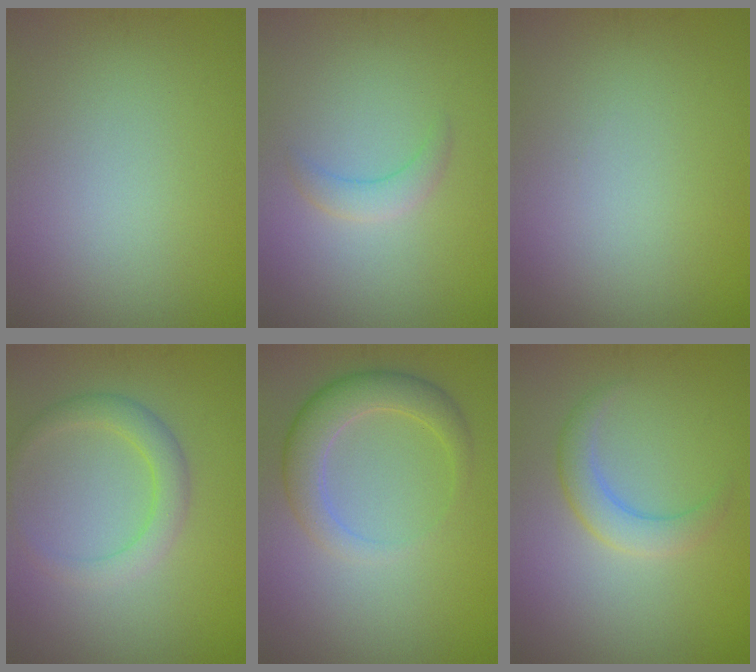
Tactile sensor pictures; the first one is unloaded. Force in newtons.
{"total": 1.7, "press": 1.7, "slide": 0.0}
{"total": 0.0}
{"total": 2.8, "press": 2.8, "slide": 0.0}
{"total": 4.2, "press": 4.2, "slide": 0.2}
{"total": 2.7, "press": 2.7, "slide": 0.1}